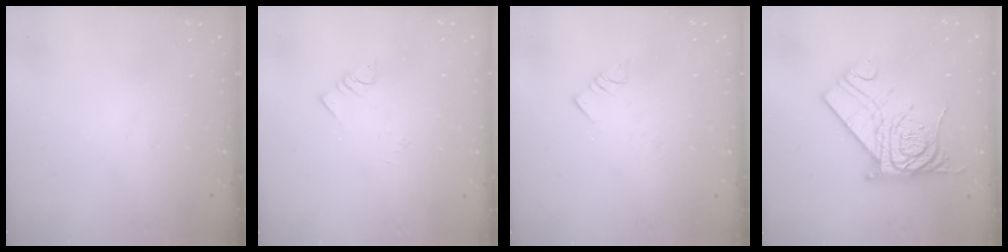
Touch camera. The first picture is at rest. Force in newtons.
{"total": 1.9, "press": 1.9, "slide": 0.1}
{"total": 3.4, "press": 3.3, "slide": 0.4}
{"total": 16.9, "press": 16.9, "slide": 1.2}